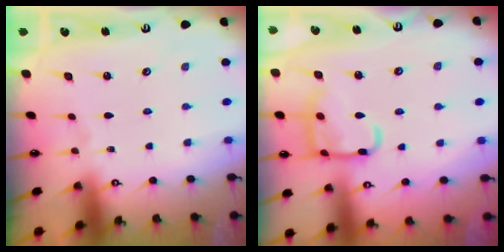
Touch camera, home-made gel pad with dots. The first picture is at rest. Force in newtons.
{"total": 12.7, "press": 12.7, "slide": 1.1}